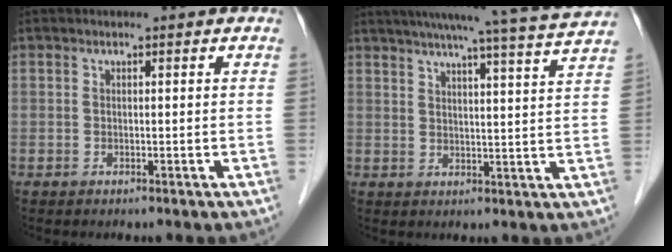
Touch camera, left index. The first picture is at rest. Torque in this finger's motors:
{"motor_torque": [0.50, -0.56, 0.20, 0.11]}